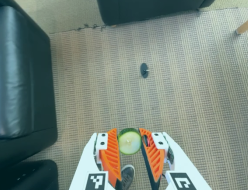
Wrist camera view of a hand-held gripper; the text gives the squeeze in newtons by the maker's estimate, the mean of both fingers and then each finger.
{"total": 8.5, "left": 8.5, "right": 8.6}